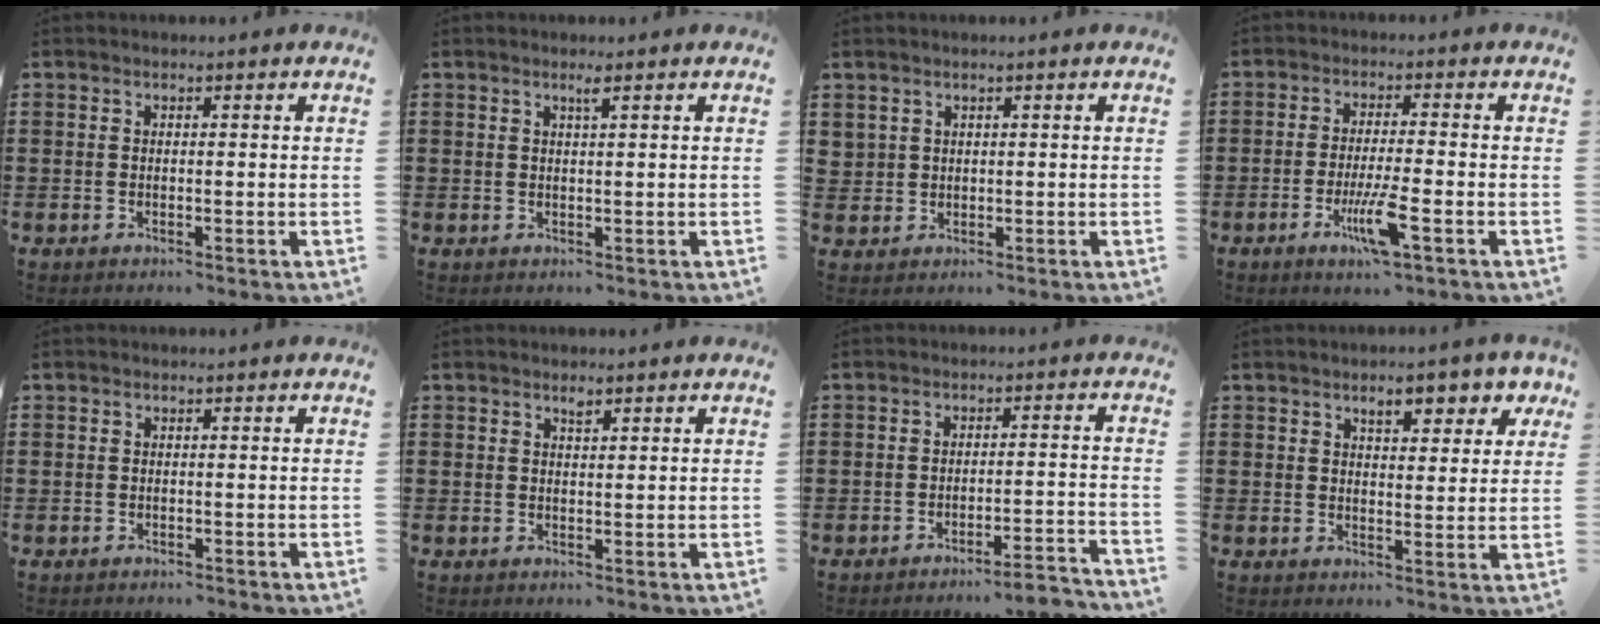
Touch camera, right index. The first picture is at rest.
{"total": 1.1, "force": [0.6, -0.1, 0.9], "torque": [-0.018, -0.002, 0.011]}
{"total": 1.7, "force": [1.2, 1.1, 0.1], "torque": [-0.007, 0.005, 0.025]}
{"total": 6.6, "force": [-3.0, 0.6, 5.8], "torque": [-0.119, -0.017, -0.056]}
{"total": 0.6, "force": [-0.4, 0.4, 0.0], "torque": [0.001, 0.004, -0.010]}
{"total": 1.0, "force": [0.7, 0.3, 0.5], "torque": [-0.012, 0.001, 0.013]}
{"total": 3.7, "force": [-3.4, -0.3, 1.5], "torque": [-0.026, -0.009, -0.067]}
{"total": 5.0, "force": [3.3, 2.0, 3.1], "torque": [-0.048, 0.001, 0.053]}